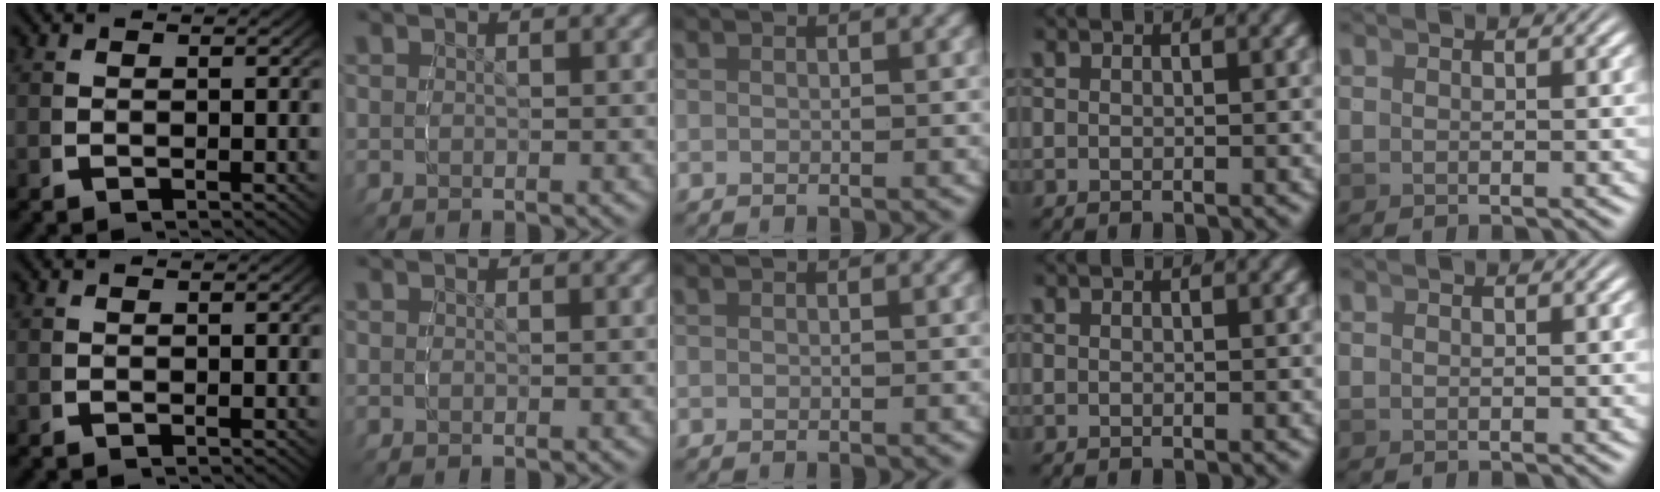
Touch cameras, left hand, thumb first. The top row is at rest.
{}